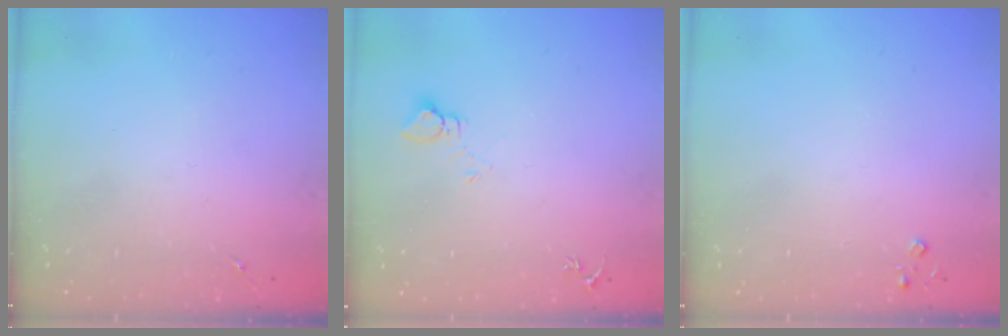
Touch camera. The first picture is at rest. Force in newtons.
{"total": 4.0, "press": 4.0, "slide": 0.4}
{"total": 2.6, "press": 2.6, "slide": 0.3}